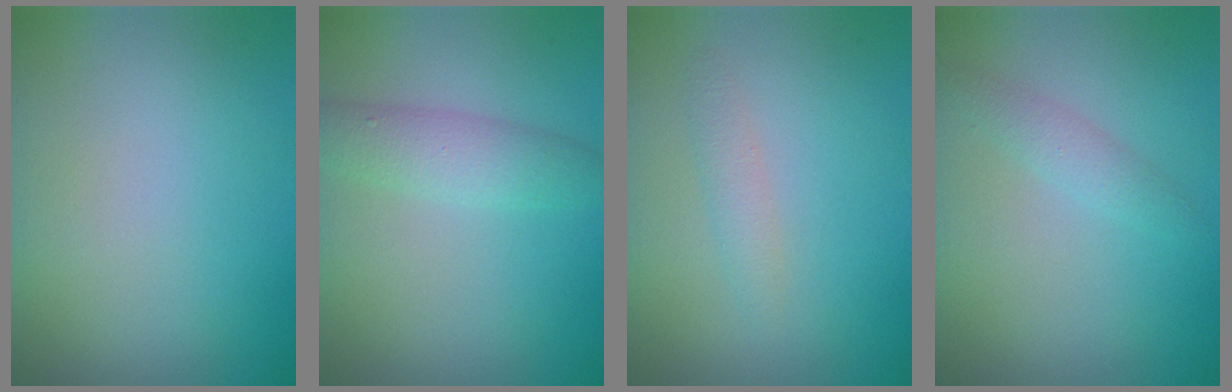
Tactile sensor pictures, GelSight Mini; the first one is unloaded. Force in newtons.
{"total": 2.8, "press": 2.8, "slide": 0.0}
{"total": 1.2, "press": 1.2, "slide": 0.0}
{"total": 1.4, "press": 1.4, "slide": 0.0}